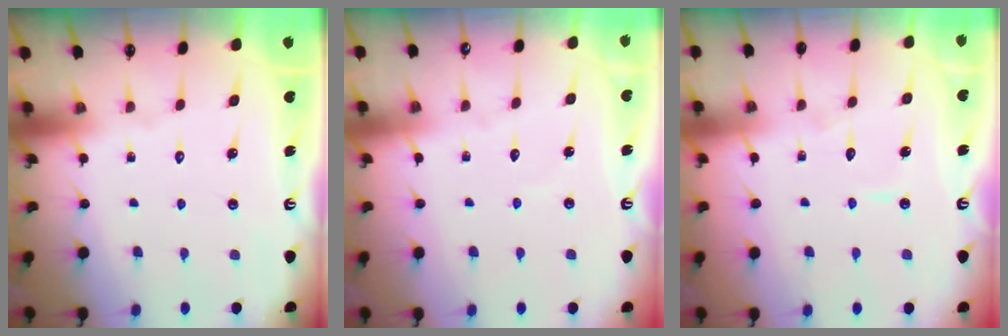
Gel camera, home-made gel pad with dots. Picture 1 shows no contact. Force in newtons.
{"total": 2.9, "press": 2.9, "slide": 0.2}
{"total": 4.0, "press": 4.0, "slide": 0.2}